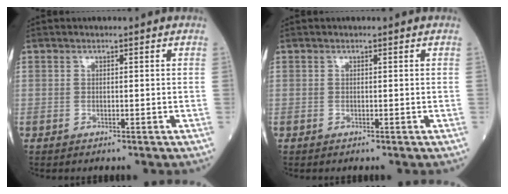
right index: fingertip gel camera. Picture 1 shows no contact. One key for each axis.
{"total": 0.0}